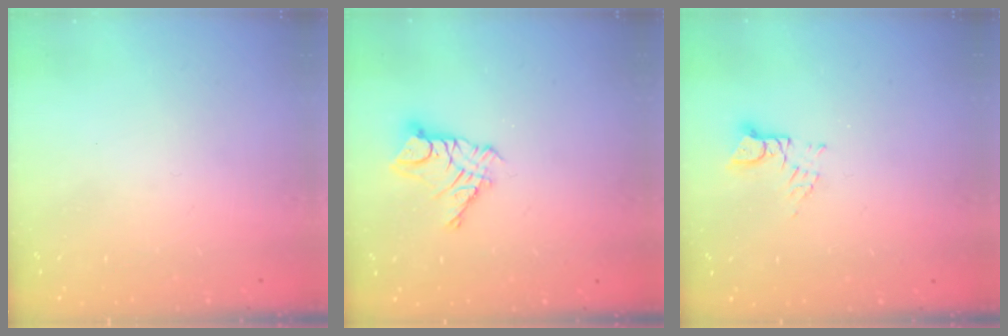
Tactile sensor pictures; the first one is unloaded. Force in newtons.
{"total": 9.3, "press": 9.3, "slide": 0.7}
{"total": 2.8, "press": 2.8, "slide": 0.3}